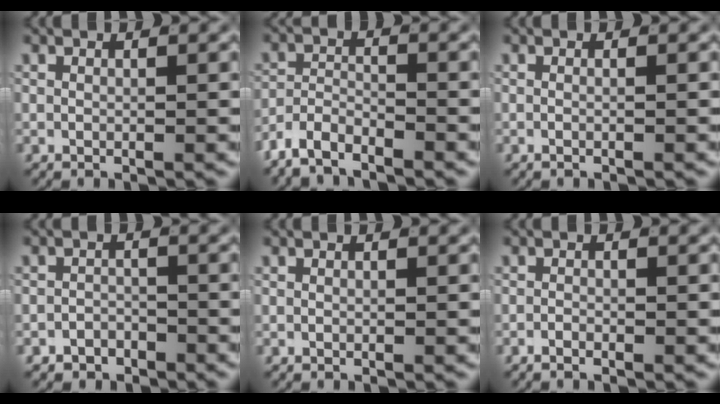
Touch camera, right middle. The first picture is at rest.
{"total": 4.3, "force": [-3.6, 1.9, 1.4], "torque": [-0.023, -0.004, -0.072]}
{"total": 0.7, "force": [-0.5, -0.2, 0.4], "torque": [-0.006, 0.002, -0.008]}
{"total": 2.2, "force": [-1.9, 1.0, 0.1], "torque": [0.010, -0.002, -0.033]}
{"total": 0.0}
{"total": 1.0, "force": [-0.9, 0.1, 0.3], "torque": [-0.008, -0.003, -0.018]}